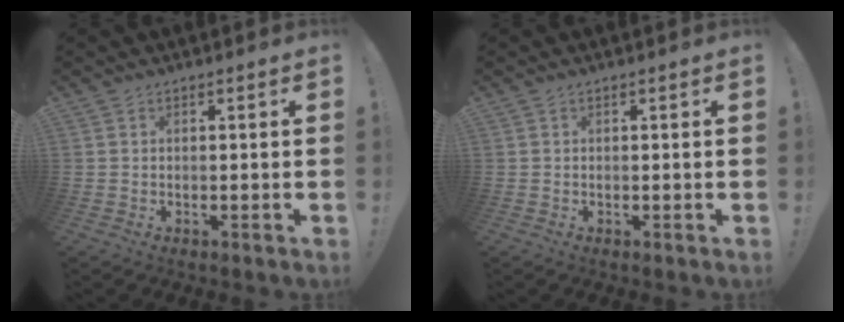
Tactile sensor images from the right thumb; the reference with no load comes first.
{"total": 0.0}